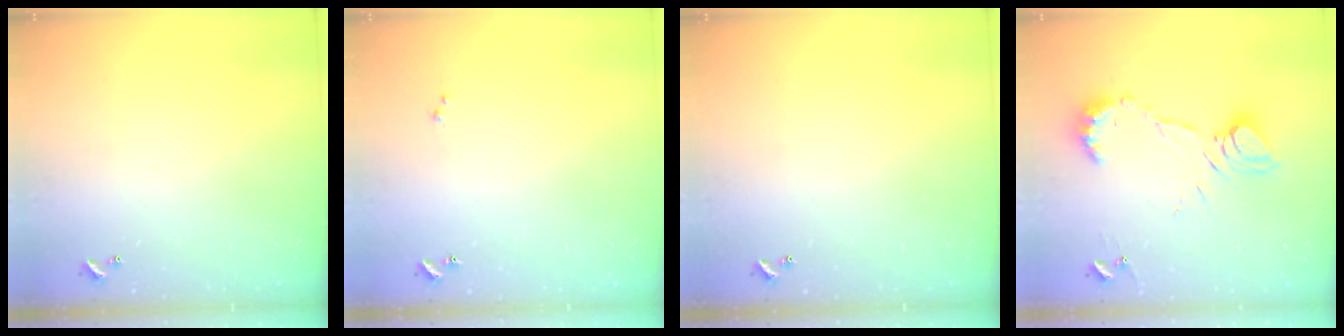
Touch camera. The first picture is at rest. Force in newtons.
{"total": 0.7, "press": 0.6, "slide": 0.3}
{"total": 0.0}
{"total": 12.0, "press": 12.0, "slide": 1.4}